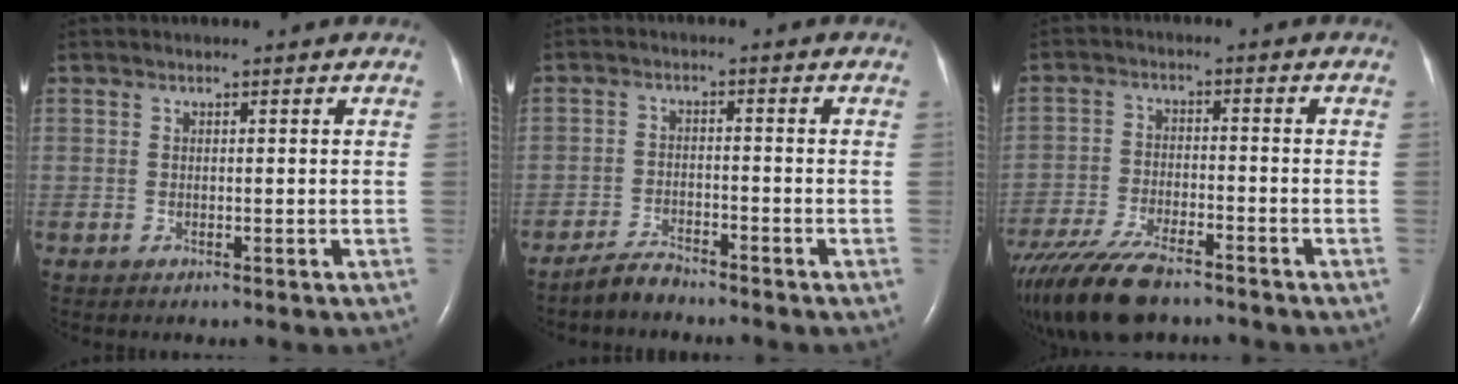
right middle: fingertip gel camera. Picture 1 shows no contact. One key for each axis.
{"total": 3.2, "fx": -3.1, "fy": 0.5, "fz": 0.6, "tx": -0.018, "ty": -0.008, "tz": -0.058}
{"total": 14.0, "fx": -11.1, "fy": 3.6, "fz": 7.8, "tx": -0.159, "ty": -0.033, "tz": -0.190}